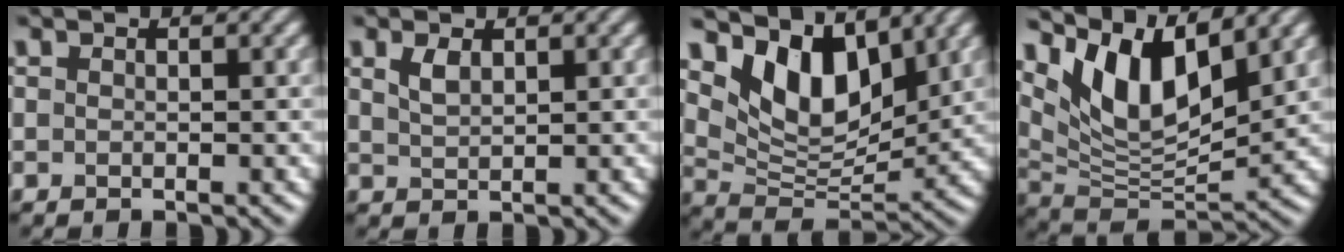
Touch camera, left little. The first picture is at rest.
{"total": 1.6, "force": [0.9, 0.7, 1.1], "torque": [-0.025, 0.001, 0.023]}
{"total": 7.9, "force": [4.6, 4.2, 4.9], "torque": [-0.091, -0.012, 0.081]}
{"total": 9.0, "force": [5.0, 3.4, 6.7], "torque": [-0.128, -0.011, 0.096]}